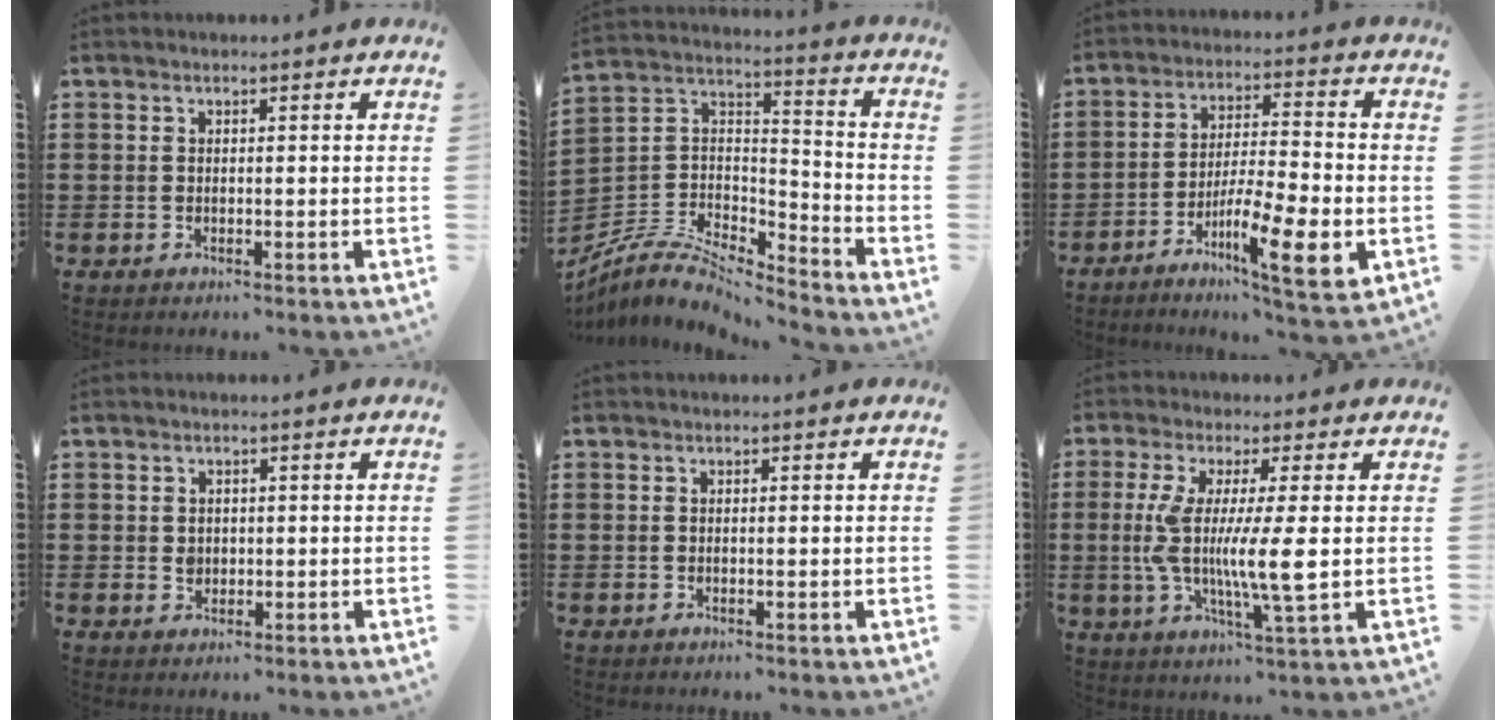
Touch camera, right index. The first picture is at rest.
{"total": 8.1, "force": [-6.9, 2.8, 3.2], "torque": [-0.079, 0.009, -0.138]}
{"total": 11.1, "force": [-5.2, 1.9, 9.6], "torque": [-0.164, 0.002, -0.090]}
{"total": 1.5, "force": [0.2, 1.3, 0.7], "torque": [-0.017, 0.005, 0.003]}
{"total": 0.0}
{"total": 8.9, "force": [0.0, 0.5, 8.9], "torque": [-0.185, -0.015, -0.008]}